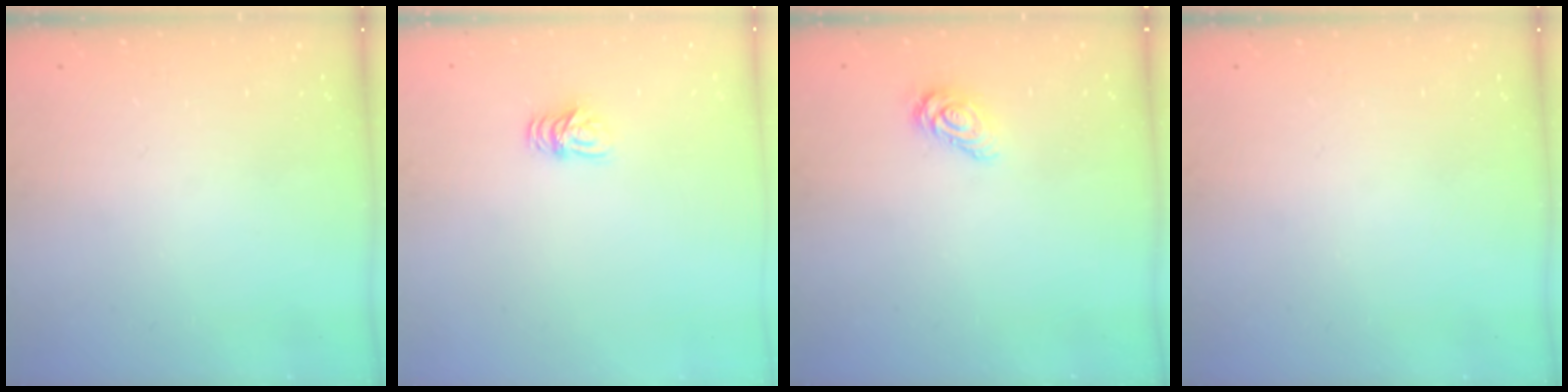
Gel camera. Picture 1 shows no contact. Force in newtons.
{"total": 5.3, "press": 5.3, "slide": 0.6}
{"total": 6.0, "press": 6.0, "slide": 0.3}
{"total": 0.0}